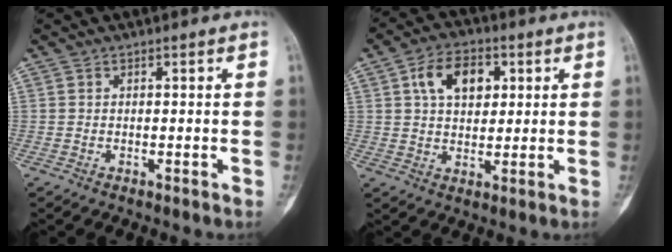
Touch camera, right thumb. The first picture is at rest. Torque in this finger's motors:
{"motor_torque": [-0.56, 1.90, 0.34, -0.19, 0.30]}